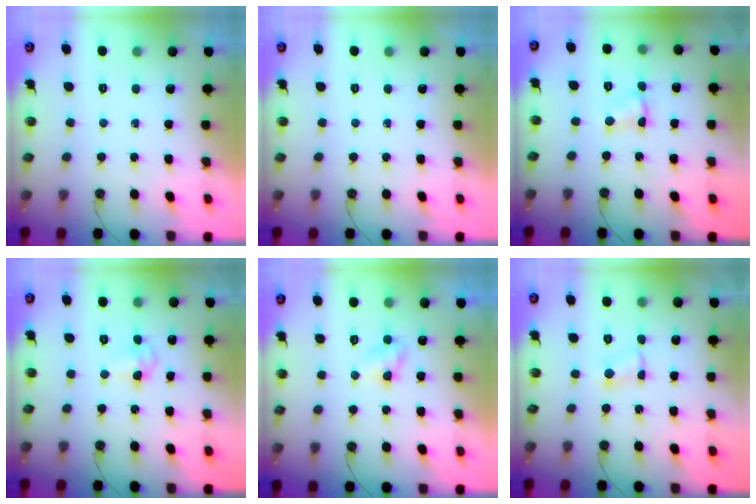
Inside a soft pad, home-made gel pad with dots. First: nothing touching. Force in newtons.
{"total": 0.0}
{"total": 2.6, "press": 2.6, "slide": 0.4}
{"total": 4.5, "press": 4.4, "slide": 1.0}
{"total": 3.8, "press": 3.8, "slide": 0.6}
{"total": 3.5, "press": 3.4, "slide": 0.7}